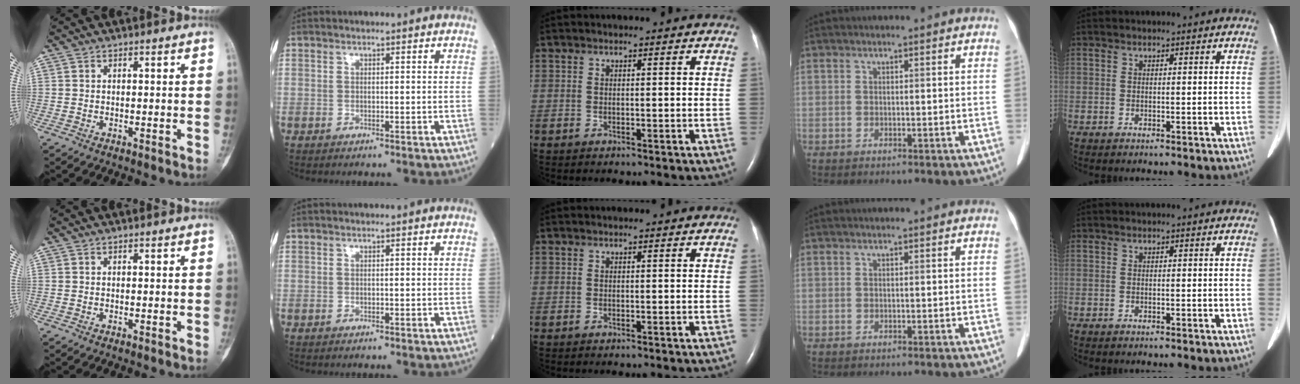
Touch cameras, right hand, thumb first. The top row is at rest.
{}